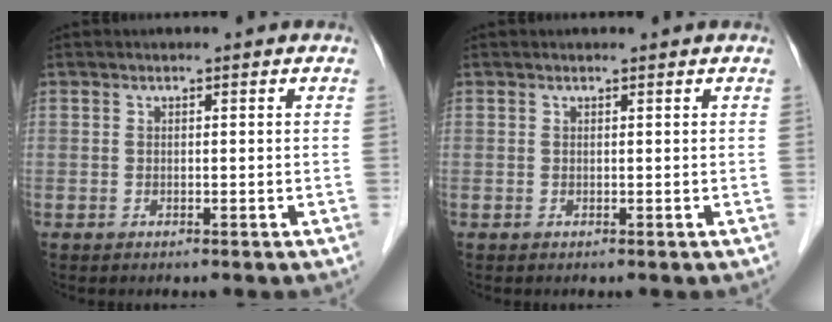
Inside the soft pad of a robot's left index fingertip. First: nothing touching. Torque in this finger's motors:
{"motor_torque": [0.00, 0.07, -0.08, -0.01]}